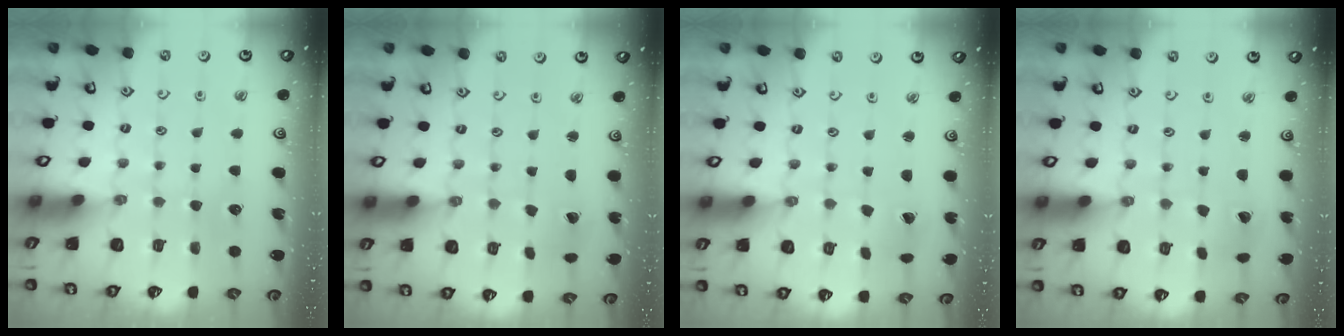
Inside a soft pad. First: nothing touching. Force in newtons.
{"total": 1.7, "press": 1.7, "slide": 0.0}
{"total": 1.7, "press": 1.7, "slide": 0.1}
{"total": 1.8, "press": 1.8, "slide": 0.2}